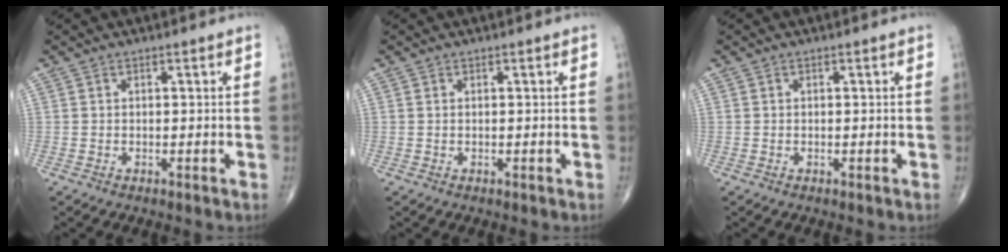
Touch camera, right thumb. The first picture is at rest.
{"total": 0.0}
{"total": 0.0}